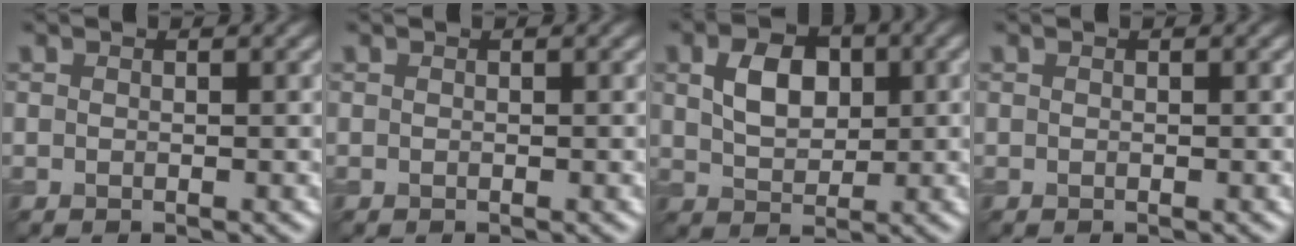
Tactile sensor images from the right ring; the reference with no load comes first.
{"total": 0.0}
{"total": 4.3, "force": [1.0, 2.9, 3.1], "torque": [-0.061, 0.005, 0.017]}
{"total": 0.0}